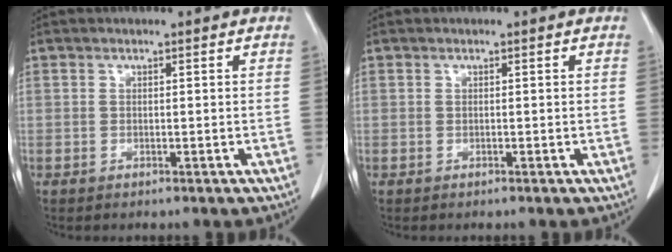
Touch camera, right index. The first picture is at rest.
{"total": 0.0}